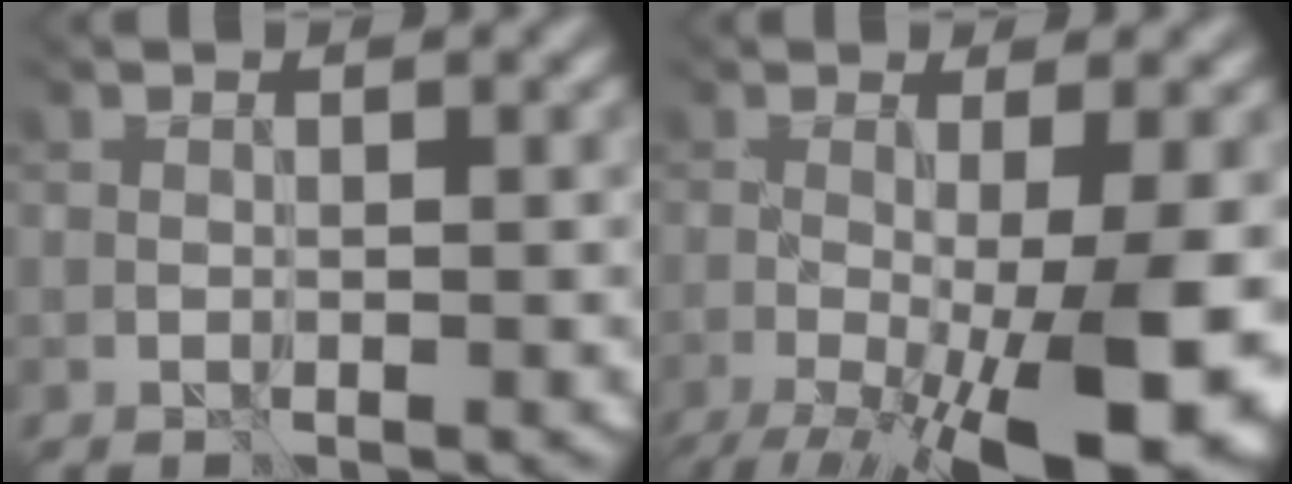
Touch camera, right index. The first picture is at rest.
{"total": 13.6, "force": [-4.8, 4.5, 11.9], "torque": [-0.197, -0.021, -0.053]}